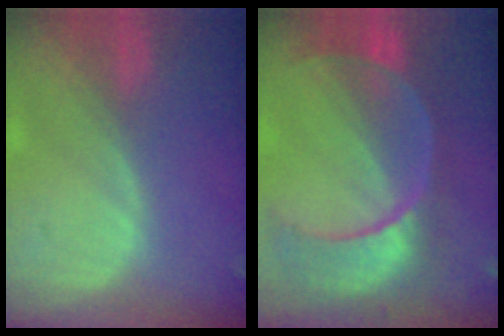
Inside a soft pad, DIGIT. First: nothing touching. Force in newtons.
{"total": 10.9, "press": 9.3, "slide": 5.7}